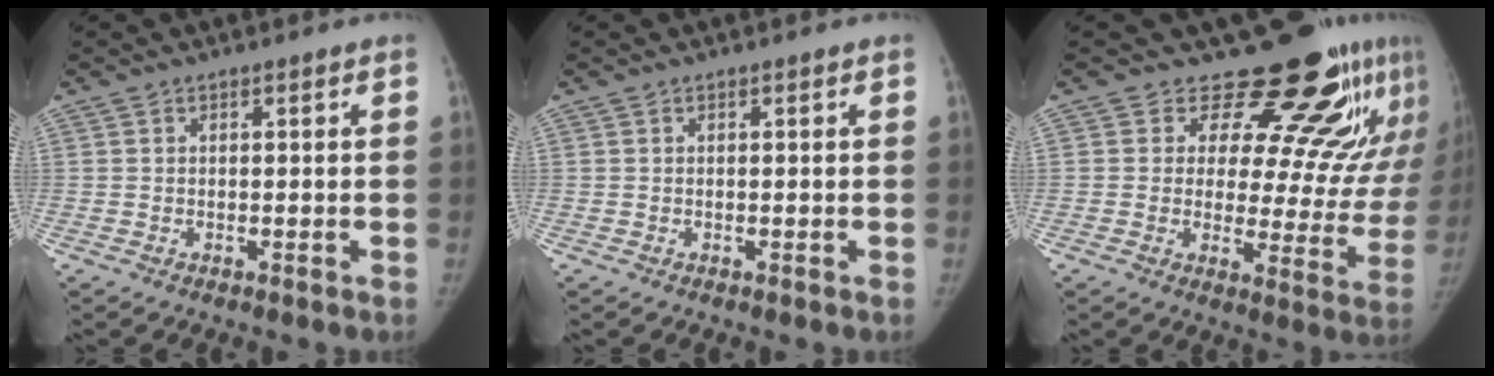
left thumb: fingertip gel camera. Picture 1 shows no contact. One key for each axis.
{"total": 0.0}
{"total": 19.9, "fx": 15.2, "fy": 8.8, "fz": 9.4, "tx": -0.070, "ty": -0.100, "tz": 0.185}